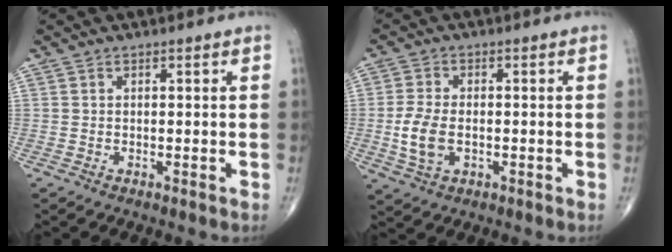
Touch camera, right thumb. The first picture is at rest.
{"total": 6.6, "force": [-1.0, 3.9, 5.2], "torque": [-0.113, 0.000, -0.017]}